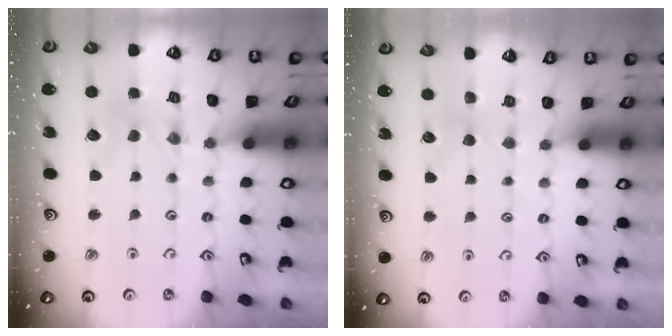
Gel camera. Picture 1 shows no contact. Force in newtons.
{"total": 3.0, "press": 2.9, "slide": 0.5}